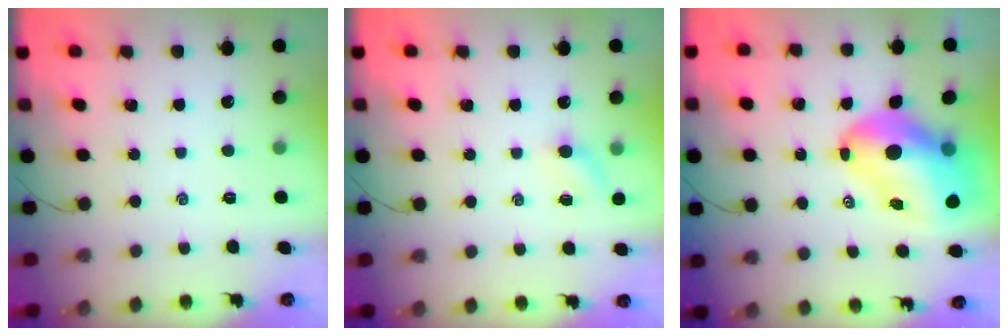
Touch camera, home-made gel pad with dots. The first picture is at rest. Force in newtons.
{"total": 4.4, "press": 4.3, "slide": 0.9}
{"total": 15.1, "press": 14.4, "slide": 4.7}